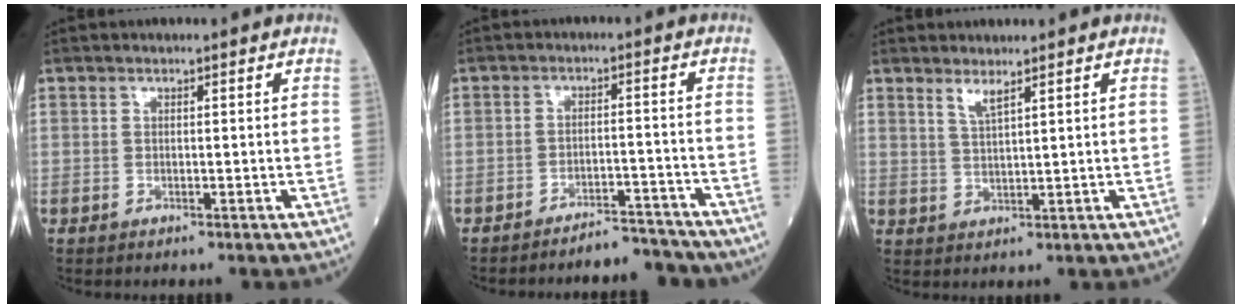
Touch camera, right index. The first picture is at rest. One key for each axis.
{"total": 5.9, "fx": -5.8, "fy": 0.9, "fz": 0.4, "tx": 0.005, "ty": 0.012, "tz": -0.091}
{"total": 2.4, "fx": 1.9, "fy": 0.0, "fz": 1.4, "tx": -0.033, "ty": -0.009, "tz": 0.045}